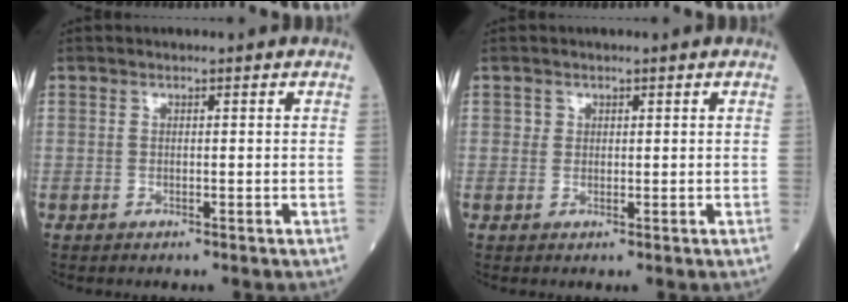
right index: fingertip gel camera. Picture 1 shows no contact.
{"total": 0.9, "force": [0.3, 0.8, 0.1], "torque": [0.008, 0.001, 0.001]}